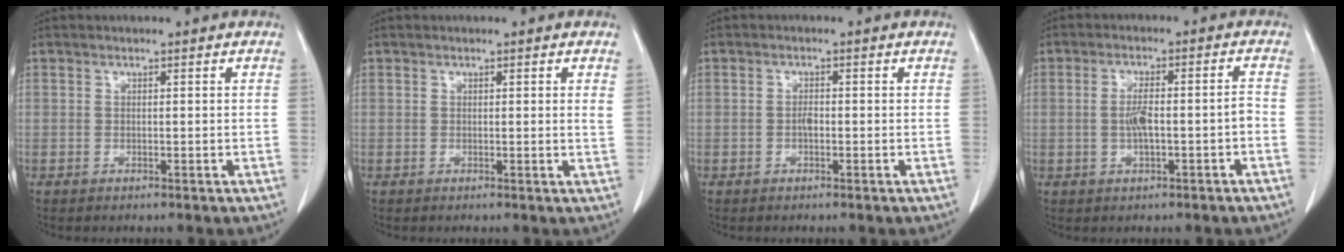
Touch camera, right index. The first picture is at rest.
{"total": 0.9, "force": [0.5, -0.1, 0.7], "torque": [-0.009, -0.002, 0.002]}
{"total": 1.2, "force": [-0.3, 0.4, 1.0], "torque": [-0.020, 0.002, -0.007]}
{"total": 5.4, "force": [-1.2, 1.1, 5.2], "torque": [-0.103, 0.016, -0.015]}